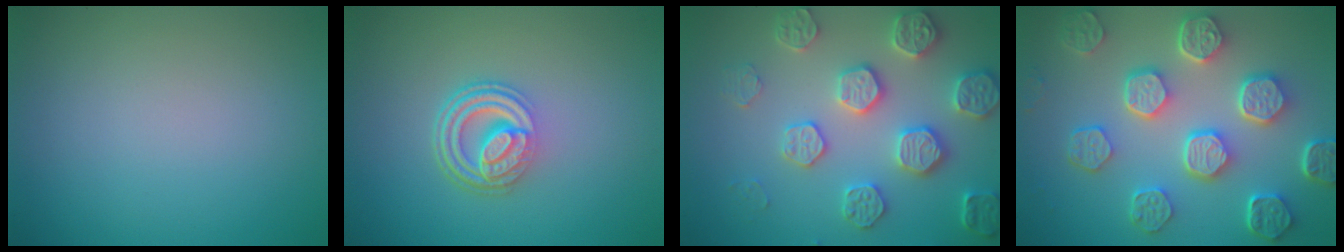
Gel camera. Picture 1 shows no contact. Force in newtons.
{"total": 4.9, "press": 3.4, "slide": 3.5}
{"total": 5.0, "press": 4.9, "slide": 1.1}
{"total": 8.0, "press": 6.1, "slide": 5.1}